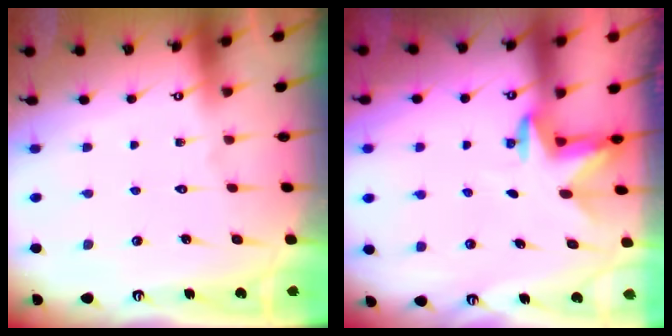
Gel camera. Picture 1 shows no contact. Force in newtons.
{"total": 2.9, "press": 2.8, "slide": 0.7}